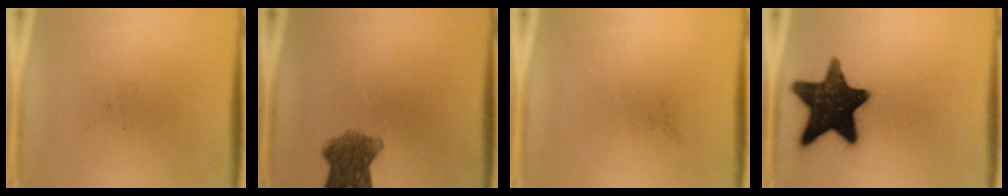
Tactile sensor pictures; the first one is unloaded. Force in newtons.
{"total": 7.0}
{"total": 0.0}
{"total": 17.3}